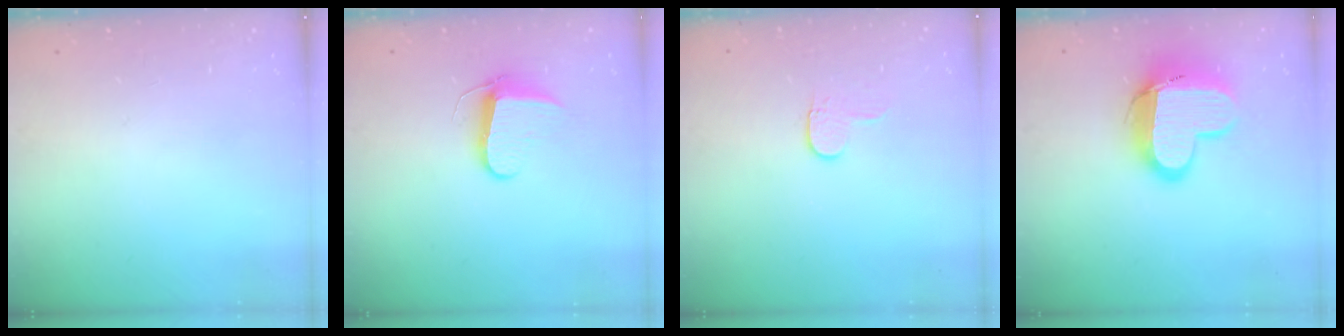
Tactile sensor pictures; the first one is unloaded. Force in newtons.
{"total": 8.1, "press": 8.1, "slide": 0.9}
{"total": 3.9, "press": 3.9, "slide": 0.5}
{"total": 14.3, "press": 14.3, "slide": 1.2}